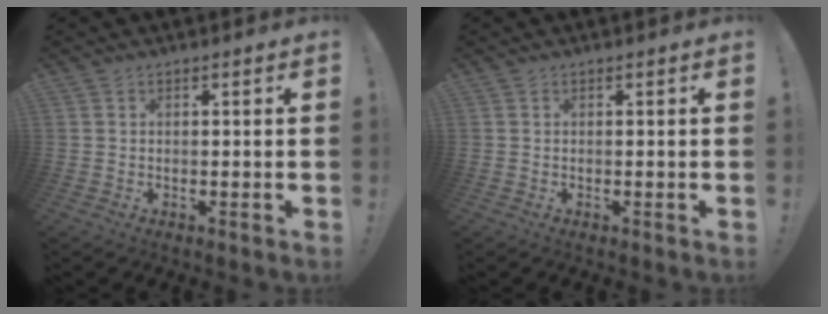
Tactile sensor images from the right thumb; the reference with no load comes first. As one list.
[{"total": 0.0}]